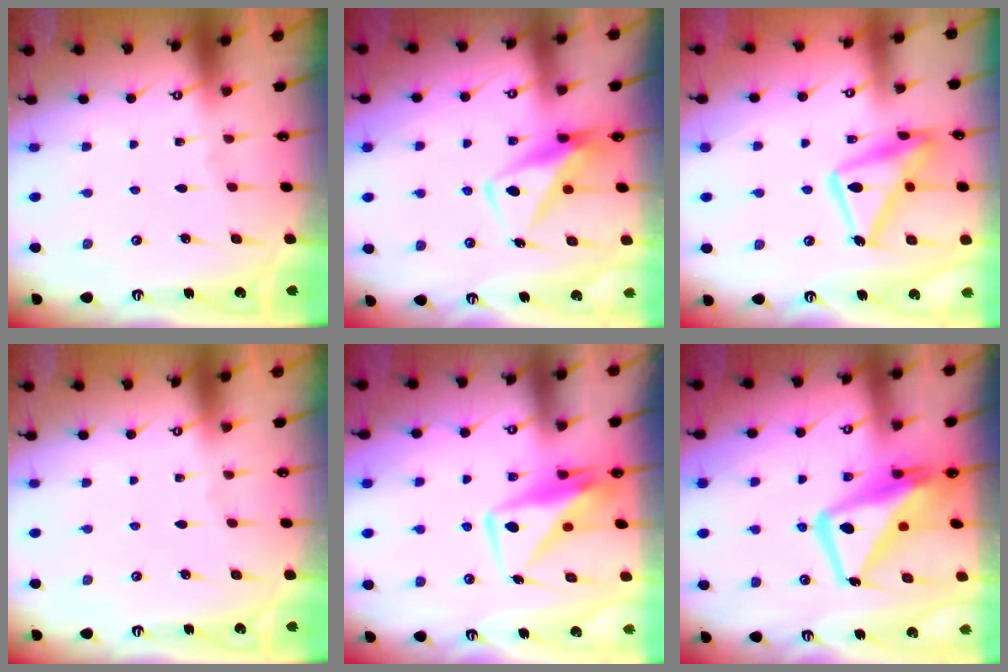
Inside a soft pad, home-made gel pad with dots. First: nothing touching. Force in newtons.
{"total": 9.4, "press": 9.4, "slide": 0.9}
{"total": 17.4, "press": 17.4, "slide": 1.5}
{"total": 0.0}
{"total": 10.4, "press": 10.4, "slide": 0.8}
{"total": 14.9, "press": 14.8, "slide": 1.8}